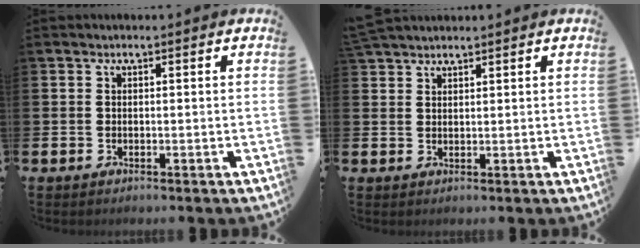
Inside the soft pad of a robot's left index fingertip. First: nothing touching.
{"total": 2.6, "force": [2.5, 0.5, 0.4], "torque": [-0.009, -0.006, 0.047]}